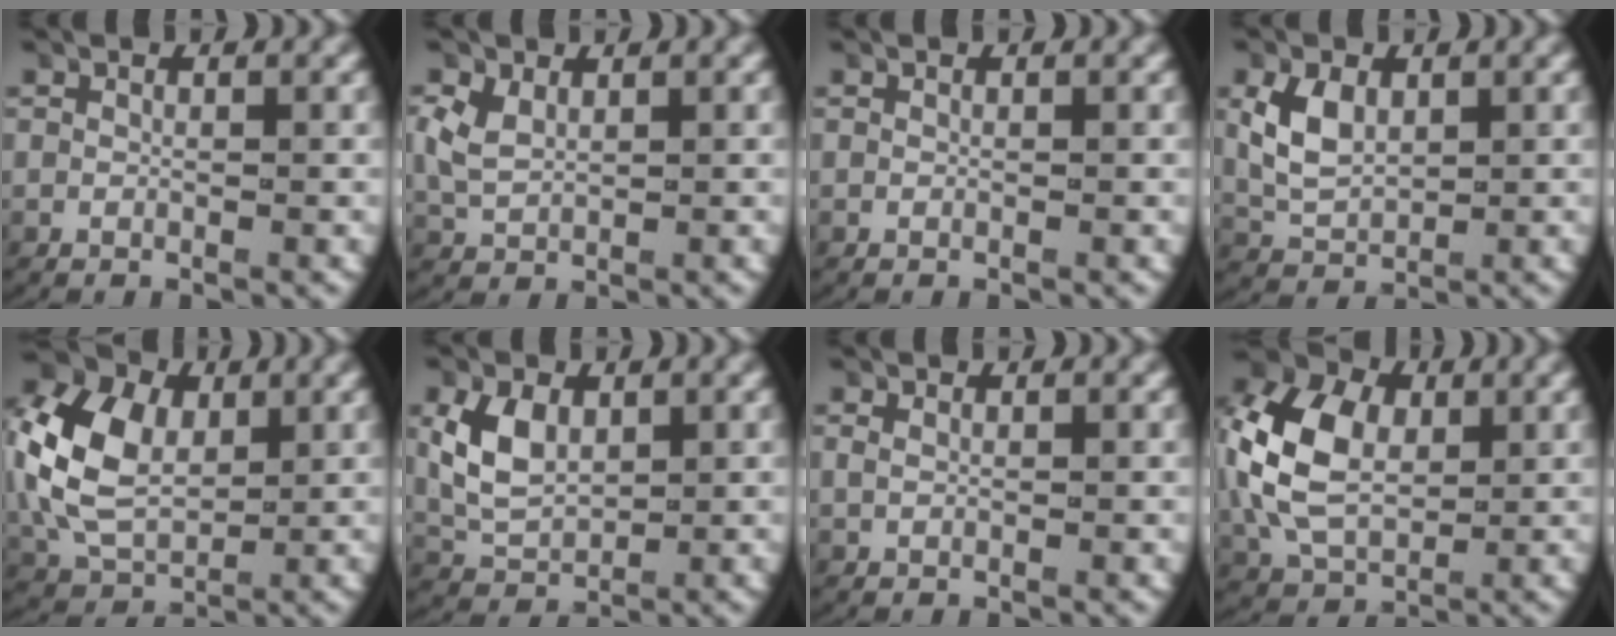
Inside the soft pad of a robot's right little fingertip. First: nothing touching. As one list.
[{"total": 2.8, "force": [0.4, 2.3, 1.6], "torque": [-0.051, -0.011, 0.020]}, {"total": 0.0}, {"total": 3.7, "force": [0.5, 2.7, 2.5], "torque": [-0.058, -0.003, 0.016]}, {"total": 10.2, "force": [0.8, 8.0, 6.2], "torque": [-0.154, -0.016, 0.020]}, {"total": 4.6, "force": [0.6, 3.4, 3.1], "torque": [-0.074, -0.007, 0.019]}, {"total": 0.5, "force": [0.3, 0.3, 0.4], "torque": [-0.009, 0.001, 0.007]}, {"total": 8.9, "force": [0.8, 6.6, 6.0], "torque": [-0.142, -0.005, 0.020]}]